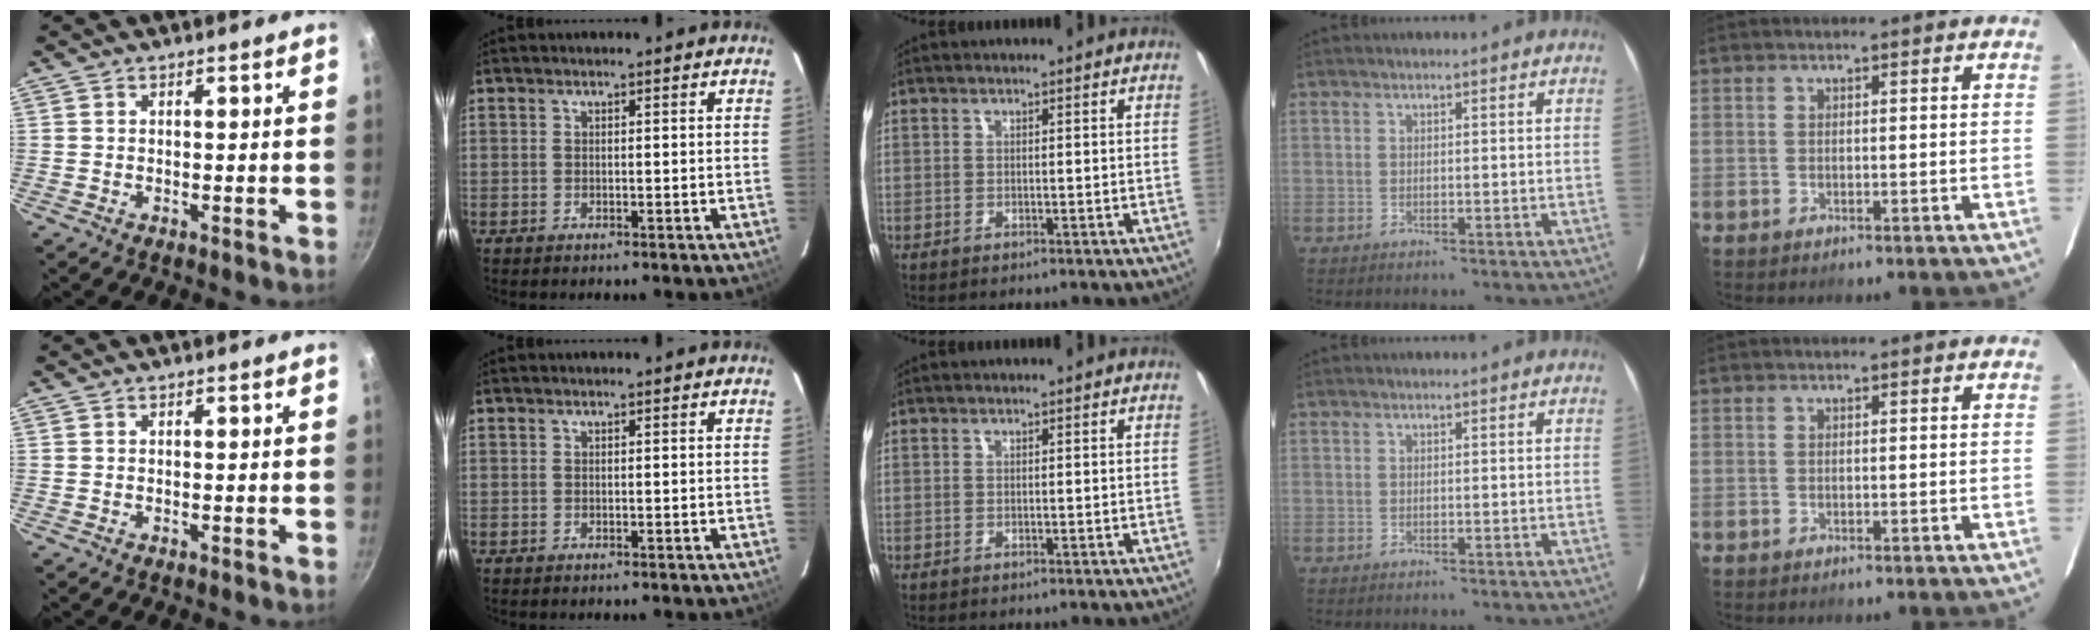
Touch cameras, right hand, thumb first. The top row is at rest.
{}